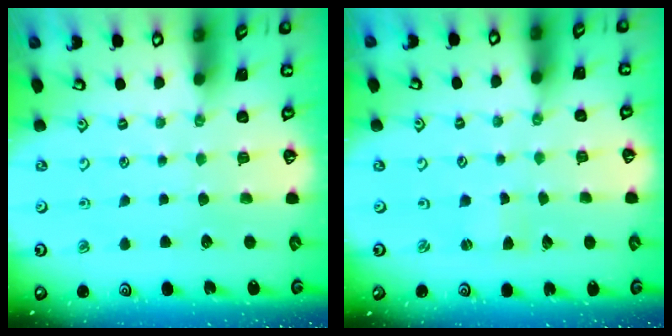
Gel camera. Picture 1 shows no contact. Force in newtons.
{"total": 1.3, "press": 1.3, "slide": 0.2}